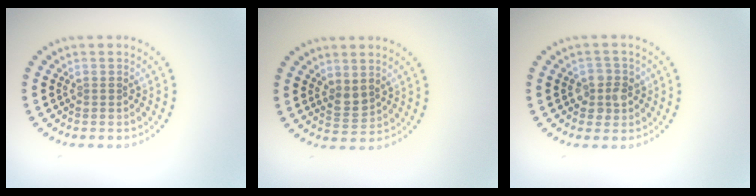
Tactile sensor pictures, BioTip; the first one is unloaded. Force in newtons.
{"total": 1.6, "press": 1.4, "slide": 0.7}
{"total": 2.3, "press": 2.1, "slide": 0.8}